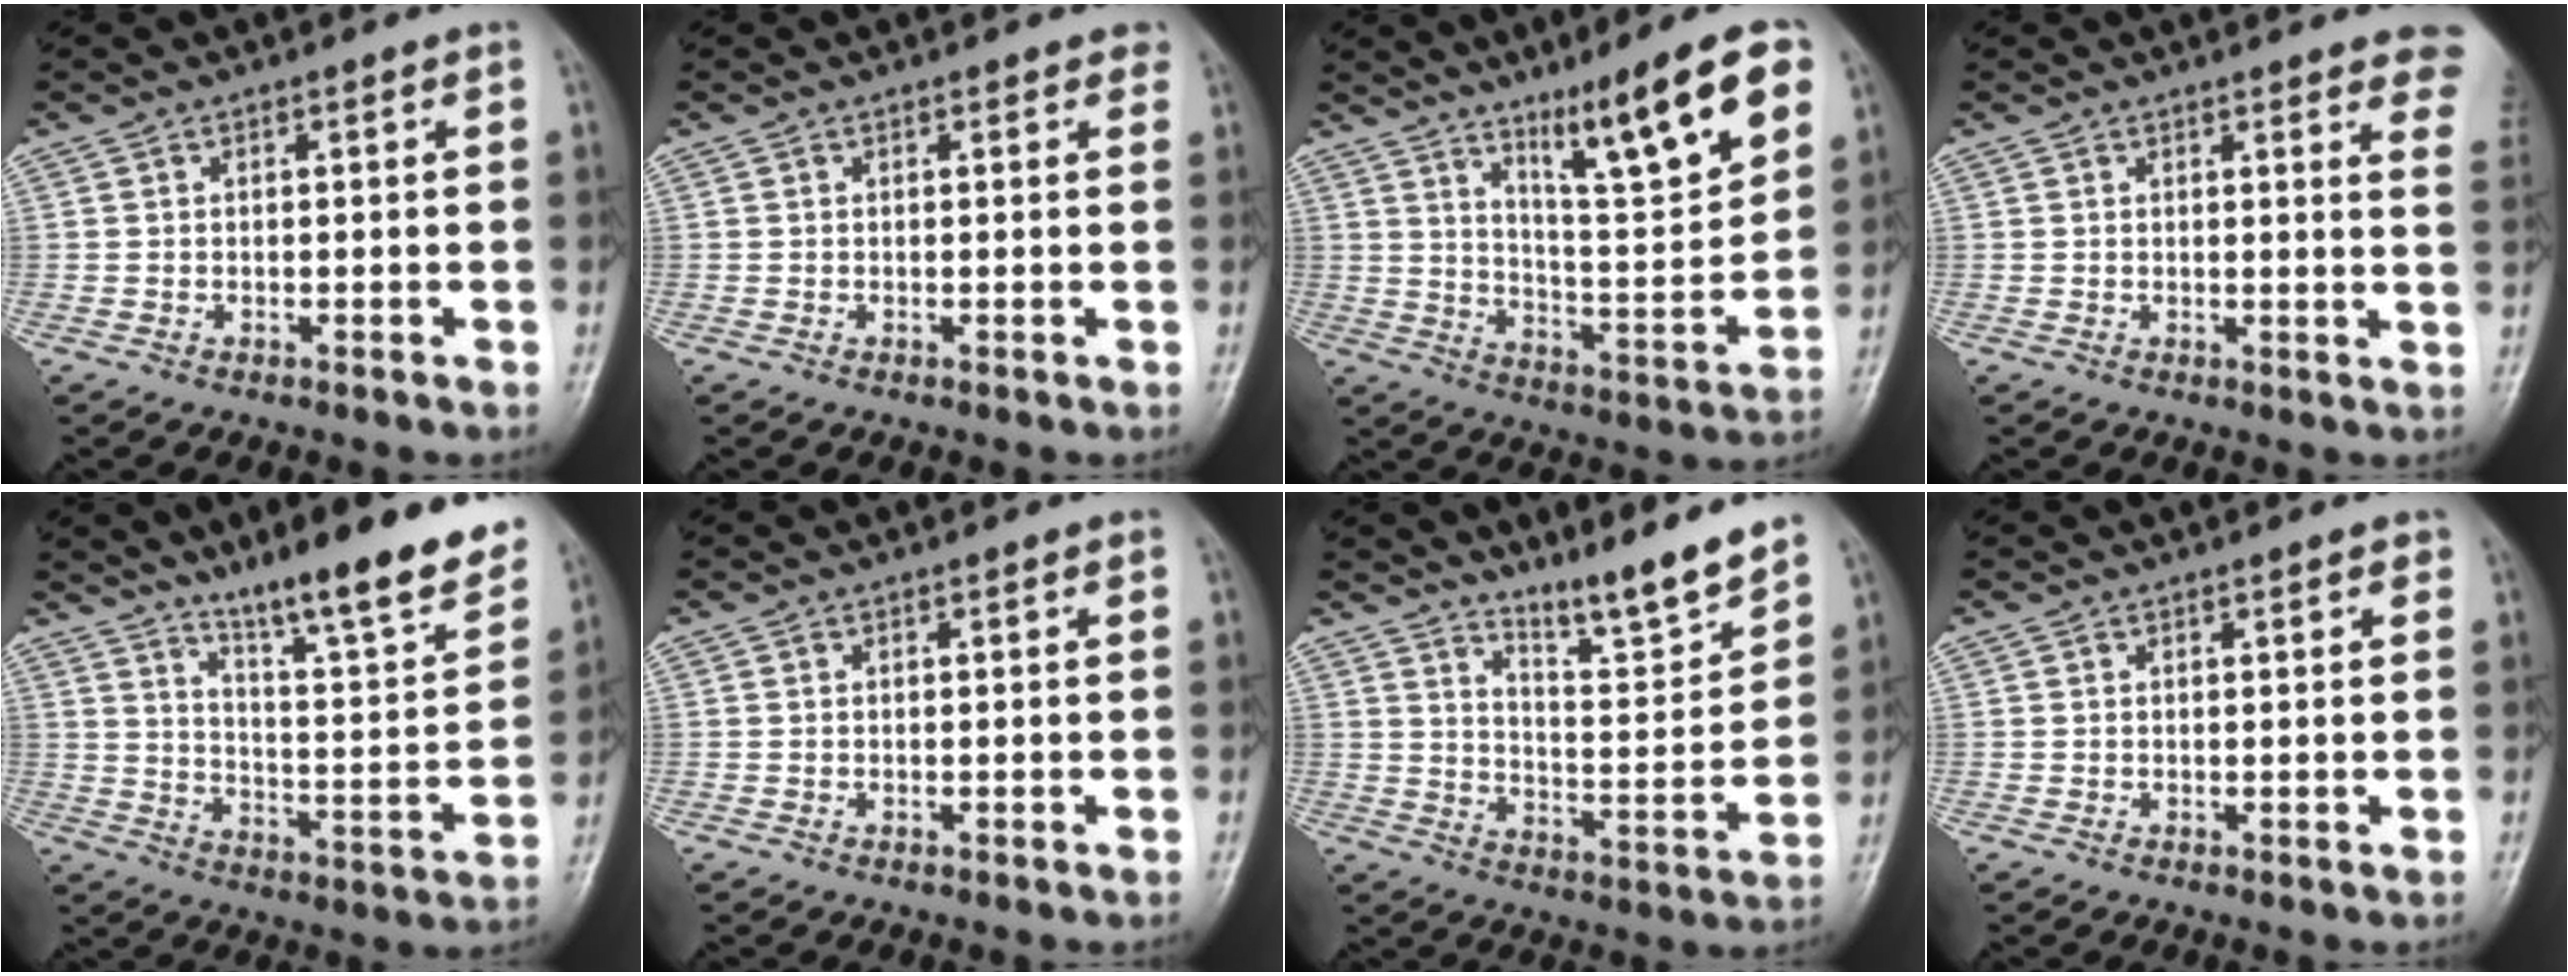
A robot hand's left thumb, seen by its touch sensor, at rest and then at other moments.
{"total": 1.3, "force": [0.9, 0.7, 0.6], "torque": [0.001, 0.000, 0.006]}
{"total": 17.0, "force": [9.9, 2.8, 13.6], "torque": [-0.192, -0.052, 0.167]}
{"total": 10.4, "force": [7.9, 2.5, 6.3], "torque": [-0.043, -0.025, 0.073]}
{"total": 17.8, "force": [13.2, 2.4, 11.7], "torque": [-0.144, -0.079, 0.209]}
{"total": 0.0}
{"total": 10.0, "force": [8.9, 0.4, 4.6], "torque": [-0.061, -0.077, 0.153]}
{"total": 1.0, "force": [0.6, 0.3, 0.7], "torque": [-0.009, 0.000, 0.006]}